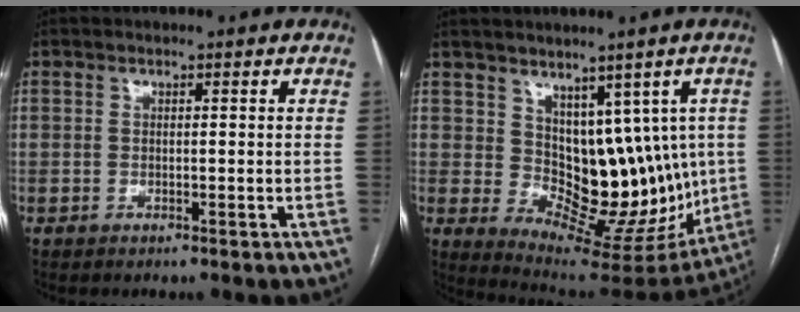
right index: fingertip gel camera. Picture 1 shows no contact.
{"total": 13.5, "force": [2.5, 9.1, 9.6], "torque": [-0.099, 0.013, 0.070]}